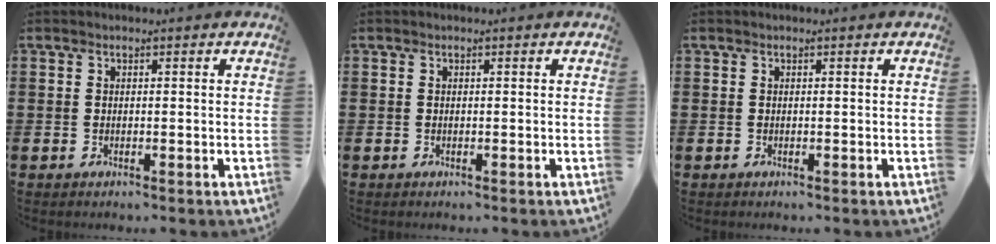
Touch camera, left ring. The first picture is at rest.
{"total": 0.0}
{"total": 0.0}